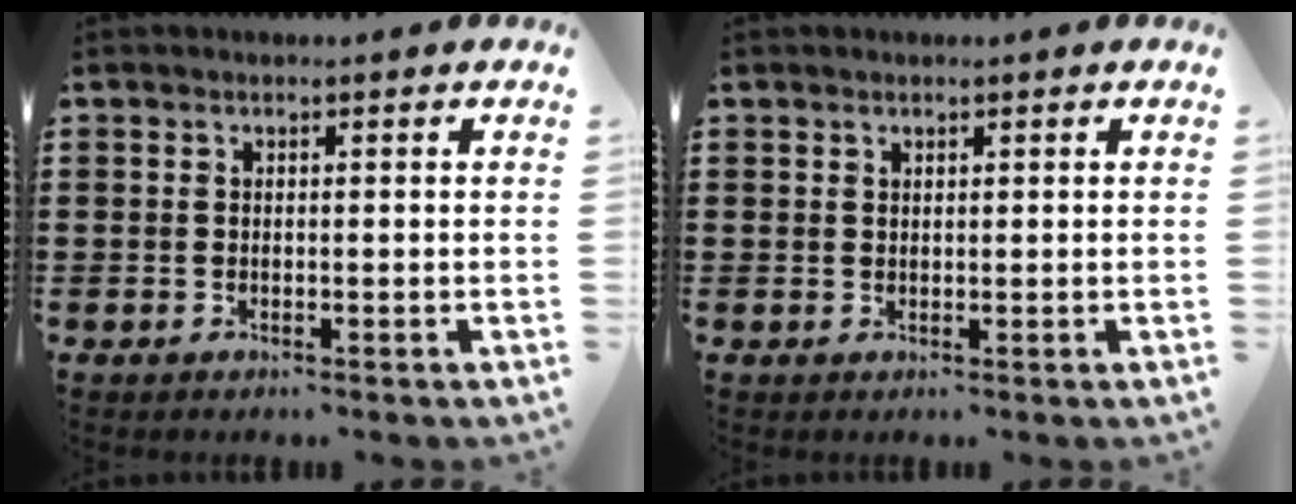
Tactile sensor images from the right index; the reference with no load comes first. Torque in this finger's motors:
{"motor_torque": [-0.25, -0.20, -0.02, 0.00]}